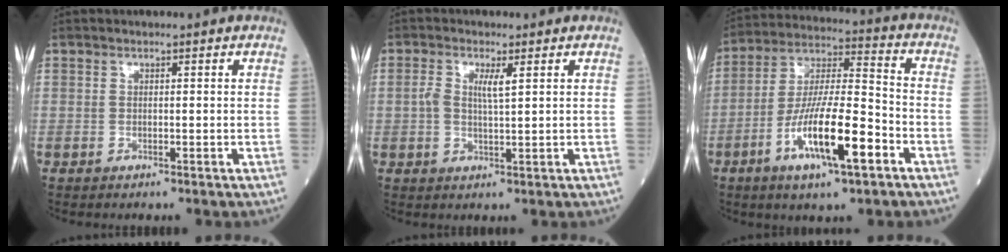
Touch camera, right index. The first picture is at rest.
{"total": 3.5, "force": [0.9, 0.7, 3.3], "torque": [-0.067, 0.004, 0.016]}
{"total": 14.8, "force": [-6.2, 2.4, 13.2], "torque": [-0.250, -0.006, -0.110]}